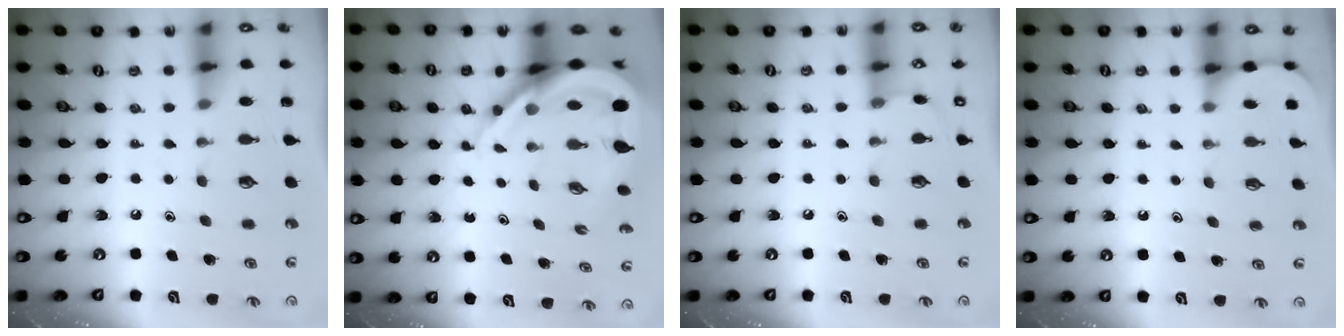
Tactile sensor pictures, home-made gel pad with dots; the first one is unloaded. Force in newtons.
{"total": 12.9, "press": 12.9, "slide": 1.3}
{"total": 3.2, "press": 3.2, "slide": 0.4}
{"total": 1.4, "press": 1.4, "slide": 0.0}